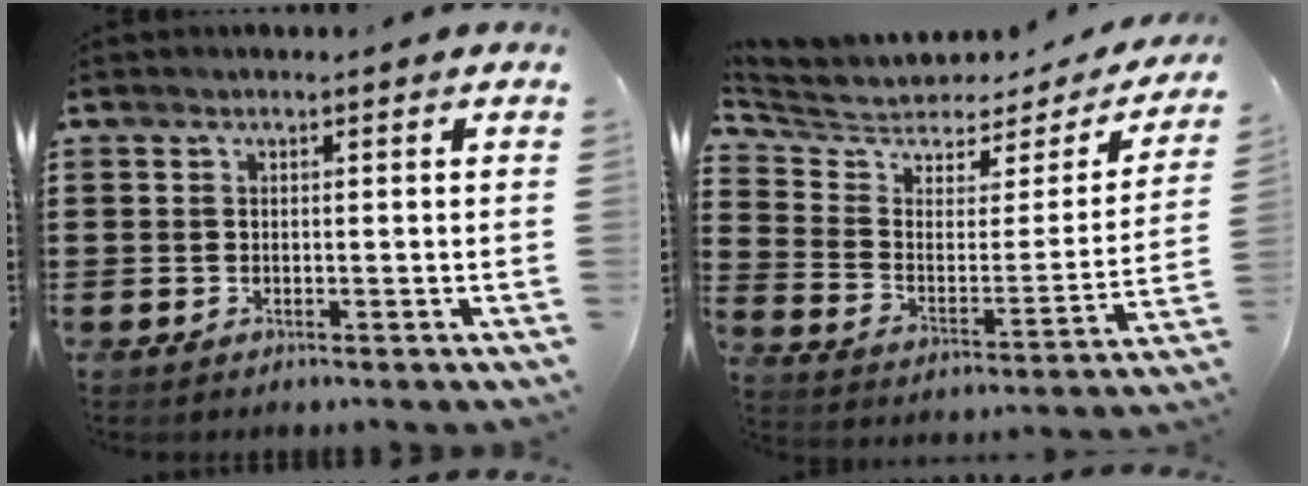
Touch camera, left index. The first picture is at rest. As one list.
[{"total": 4.4, "force": [3.7, 2.1, 0.8], "torque": [-0.047, -0.034, 0.059]}]